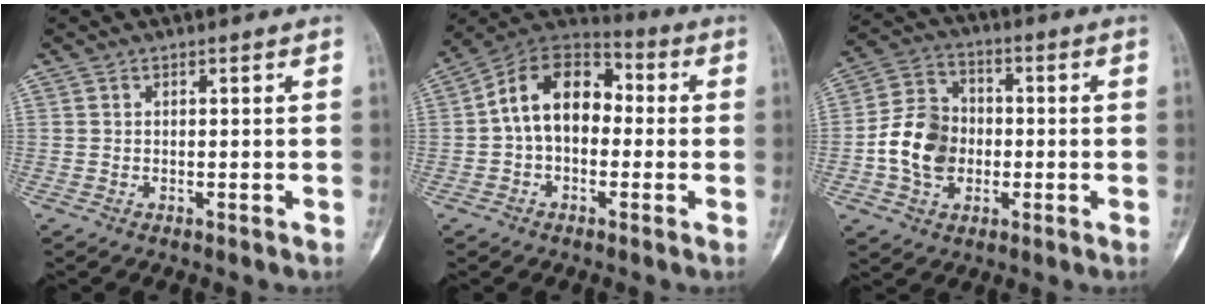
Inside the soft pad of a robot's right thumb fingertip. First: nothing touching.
{"total": 13.8, "force": [0.3, 9.4, 10.1], "torque": [-0.138, 0.043, -0.013]}
{"total": 11.6, "force": [-1.8, 9.2, 6.9], "torque": [-0.111, 0.023, -0.039]}